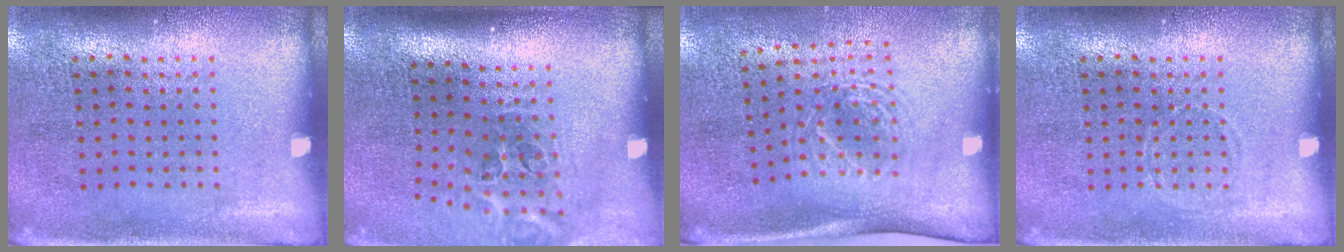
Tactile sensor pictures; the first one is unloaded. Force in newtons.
{"total": 2.2, "press": 1.3, "slide": 1.7}
{"total": 1.7, "press": 1.3, "slide": 1.2}
{"total": 0.6, "press": 0.6, "slide": 0.0}